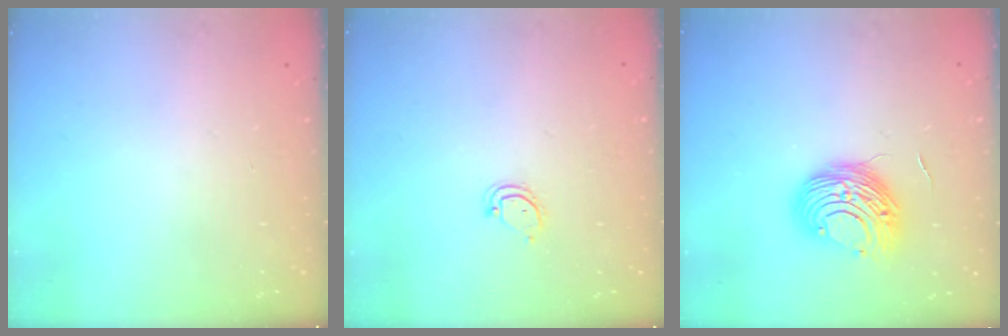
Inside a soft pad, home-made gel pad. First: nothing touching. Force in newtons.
{"total": 3.9, "press": 3.9, "slide": 0.3}
{"total": 9.9, "press": 9.9, "slide": 0.9}